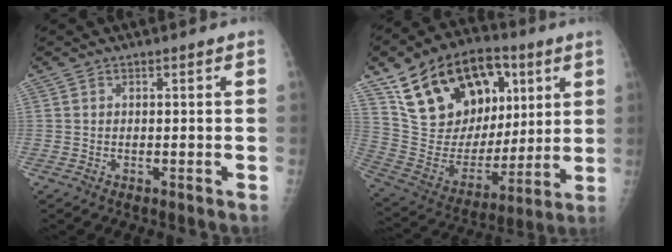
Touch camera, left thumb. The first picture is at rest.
{"total": 26.4, "force": [11.6, 16.5, 17.1], "torque": [-0.266, -0.009, 0.210]}